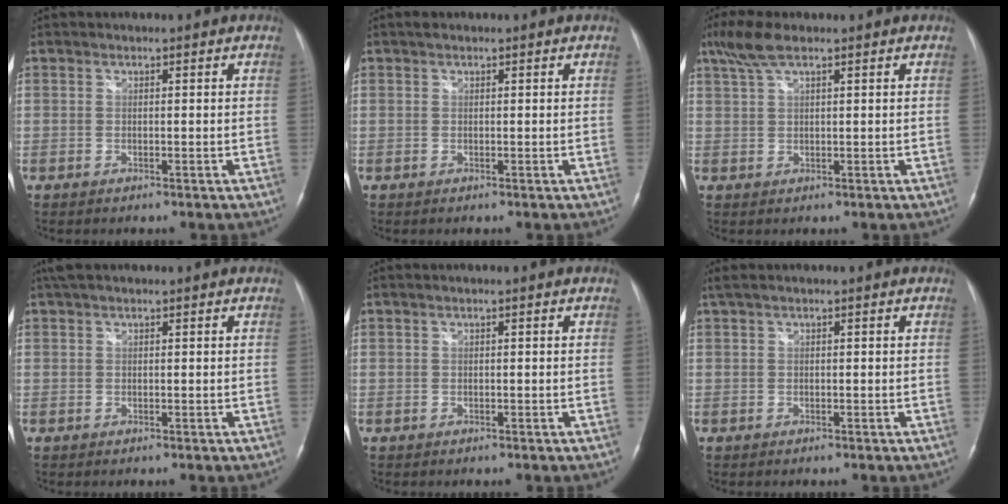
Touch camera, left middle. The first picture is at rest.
{"total": 0.7, "force": [0.5, 0.3, 0.5], "torque": [-0.009, 0.012, 0.005]}
{"total": 4.8, "force": [3.2, 0.9, 3.4], "torque": [-0.083, 0.023, 0.066]}
{"total": 3.0, "force": [2.1, 0.8, 1.9], "torque": [-0.038, 0.033, 0.040]}
{"total": 0.6, "force": [0.2, 0.0, 0.5], "torque": [-0.013, 0.003, 0.002]}
{"total": 1.4, "force": [0.8, 0.1, 1.1], "torque": [-0.030, 0.022, 0.015]}